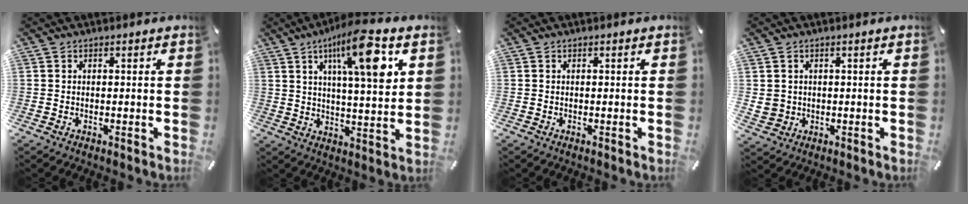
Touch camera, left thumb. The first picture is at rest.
{"total": 15.1, "force": [7.0, 3.8, 12.9], "torque": [-0.199, -0.022, 0.104]}
{"total": 0.0}
{"total": 3.7, "force": [0.6, 3.5, 0.7], "torque": [-0.027, 0.003, 0.011]}